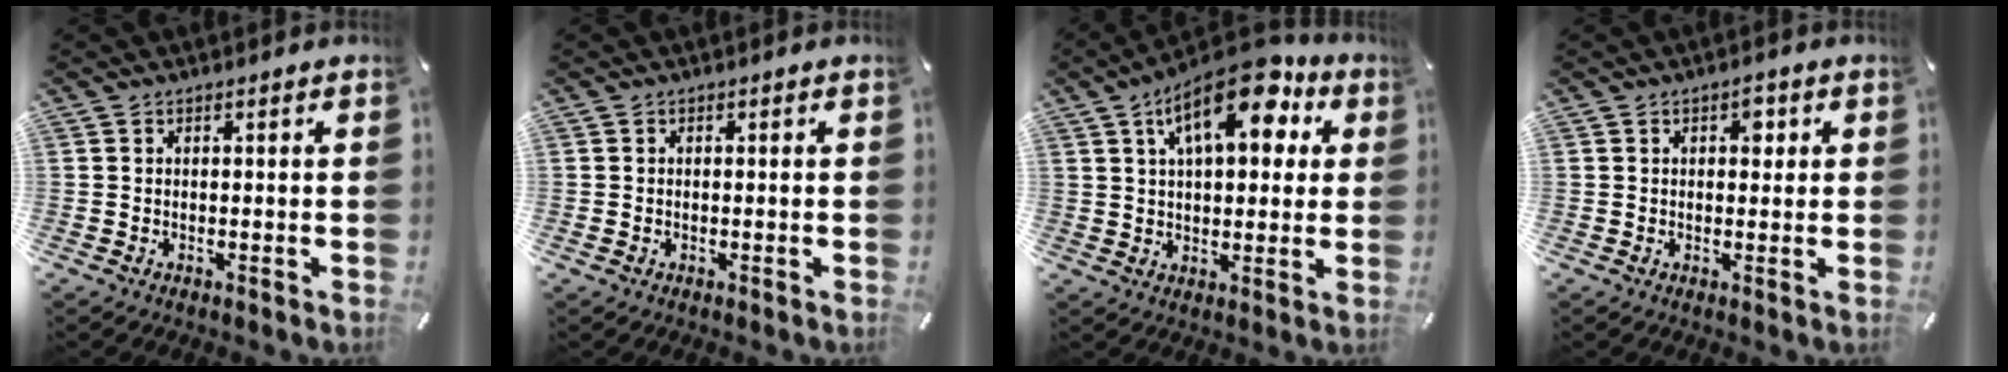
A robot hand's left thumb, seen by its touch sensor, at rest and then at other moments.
{"total": 0.6, "force": [-0.2, 0.5, 0.3], "torque": [-0.004, 0.003, -0.004]}
{"total": 16.1, "force": [7.8, 7.7, 11.8], "torque": [-0.173, -0.023, 0.128]}
{"total": 2.9, "force": [1.0, 1.8, 2.0], "torque": [-0.019, -0.001, 0.011]}